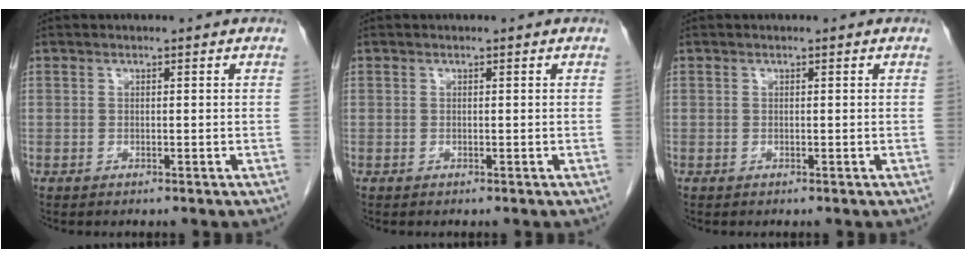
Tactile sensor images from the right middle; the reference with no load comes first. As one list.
[{"total": 0.0}, {"total": 0.0}]